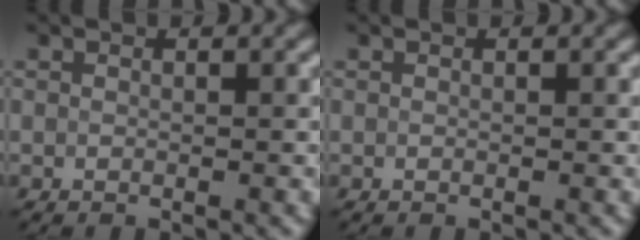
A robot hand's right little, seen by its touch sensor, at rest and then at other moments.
{"total": 0.0}